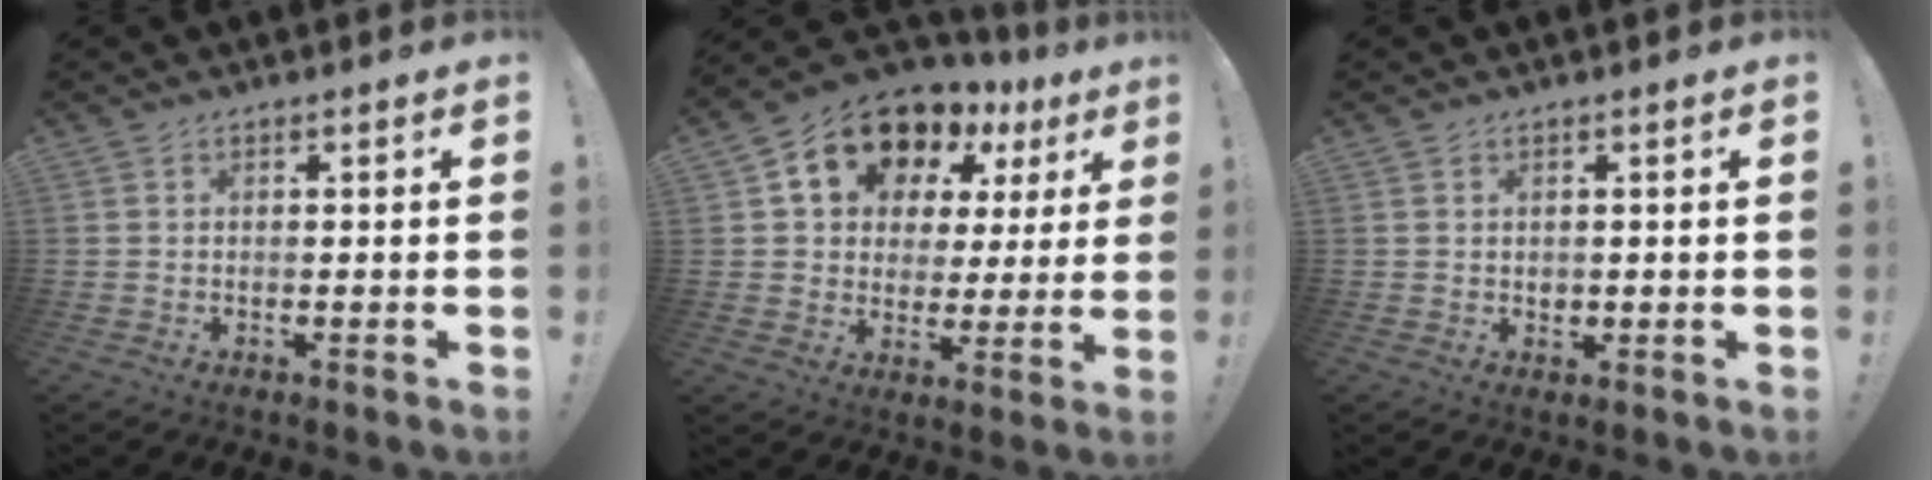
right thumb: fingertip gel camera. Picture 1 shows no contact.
{"total": 14.3, "force": [9.2, 9.0, 6.2], "torque": [-0.101, -0.064, 0.172]}
{"total": 1.5, "force": [0.4, 1.4, 0.3], "torque": [-0.003, 0.000, 0.007]}